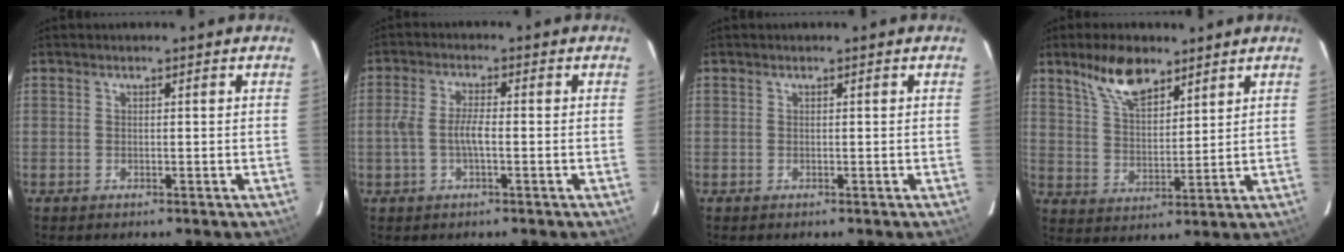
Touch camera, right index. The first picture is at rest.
{"total": 4.3, "force": [-1.0, 1.1, 4.0], "torque": [-0.085, 0.006, -0.020]}
{"total": 0.0}
{"total": 9.8, "force": [6.9, 4.0, 5.7], "torque": [-0.104, 0.012, 0.134]}